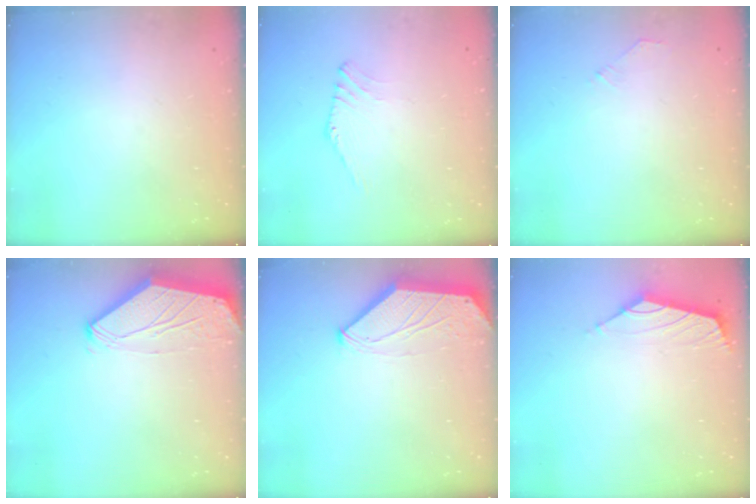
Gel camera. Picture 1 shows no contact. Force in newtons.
{"total": 0.8, "press": 0.7, "slide": 0.3}
{"total": 2.4, "press": 2.4, "slide": 0.5}
{"total": 0.0}
{"total": 0.0}
{"total": 1.8, "press": 1.6, "slide": 0.7}